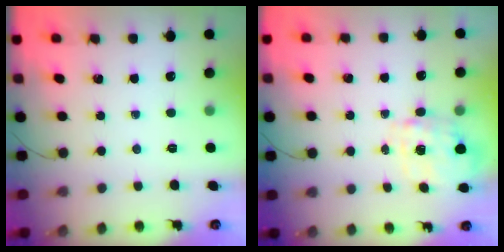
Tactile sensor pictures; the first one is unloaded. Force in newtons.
{"total": 4.0, "press": 3.9, "slide": 0.8}